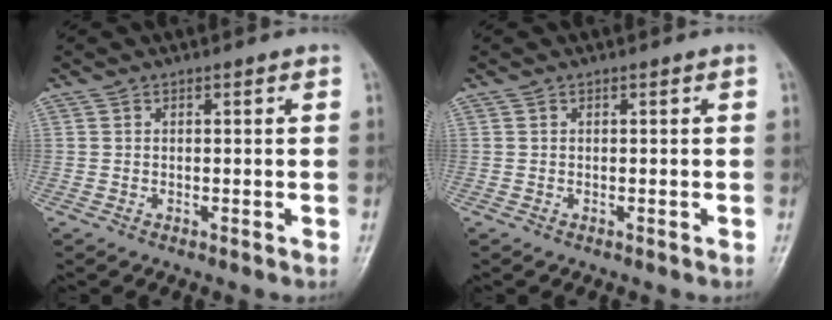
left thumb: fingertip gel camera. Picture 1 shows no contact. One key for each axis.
{"total": 0.0}